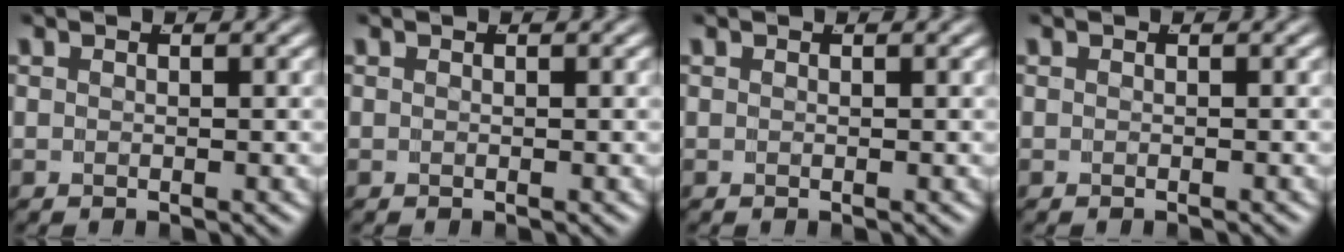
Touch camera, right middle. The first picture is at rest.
{"total": 0.0}
{"total": 0.0}
{"total": 0.0}